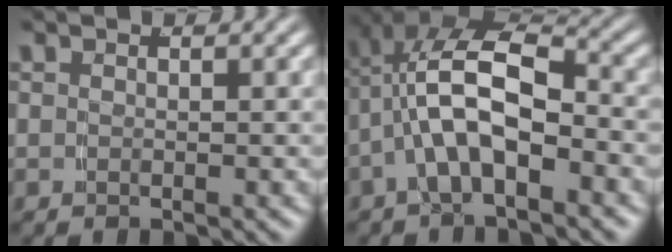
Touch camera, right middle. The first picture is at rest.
{"total": 8.5, "force": [-0.3, 5.2, 6.6], "torque": [-0.137, -0.024, 0.003]}